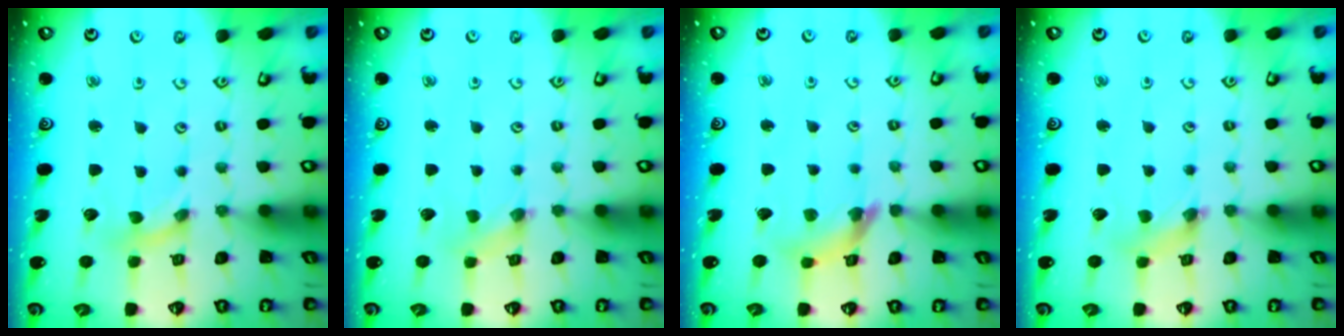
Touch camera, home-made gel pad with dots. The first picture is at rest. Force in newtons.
{"total": 0.0}
{"total": 7.3, "press": 7.3, "slide": 0.7}
{"total": 2.4, "press": 2.3, "slide": 0.4}